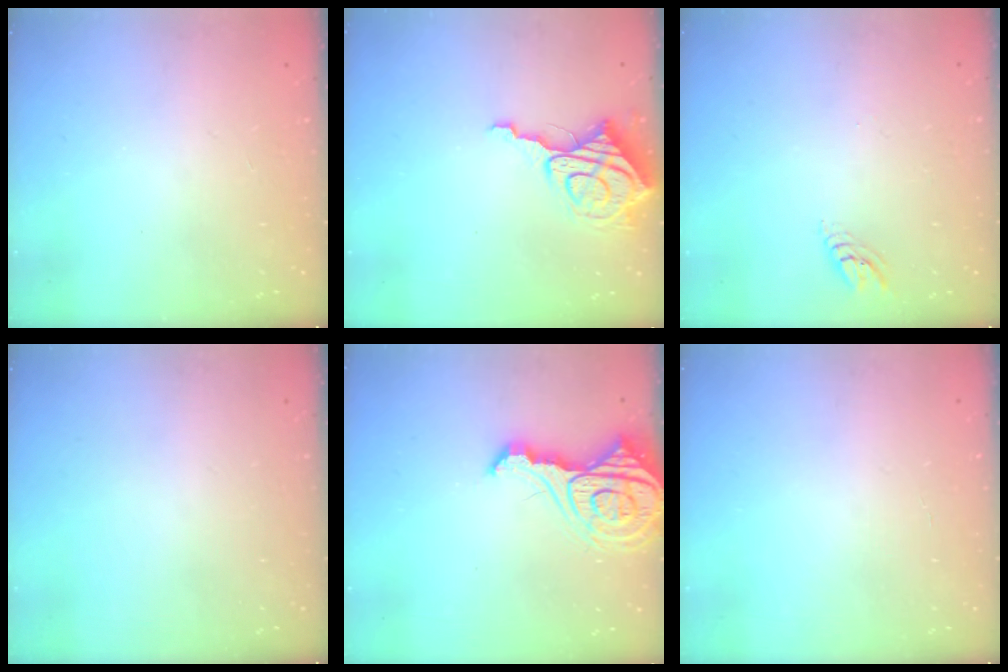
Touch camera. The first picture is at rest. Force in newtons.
{"total": 11.7, "press": 11.6, "slide": 1.4}
{"total": 4.3, "press": 4.3, "slide": 0.2}
{"total": 0.0}
{"total": 13.6, "press": 13.5, "slide": 1.3}
{"total": 1.7, "press": 1.7, "slide": 0.1}